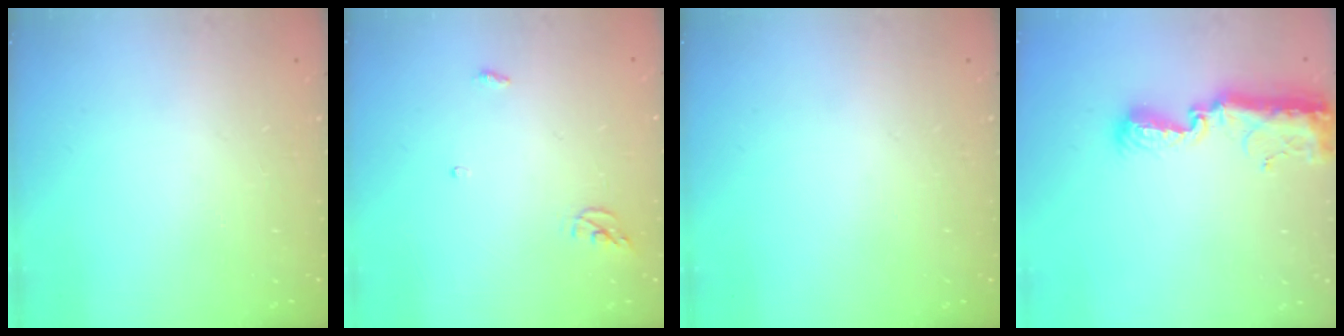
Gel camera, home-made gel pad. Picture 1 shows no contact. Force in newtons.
{"total": 3.8, "press": 3.8, "slide": 0.3}
{"total": 0.0}
{"total": 14.4, "press": 13.1, "slide": 6.0}